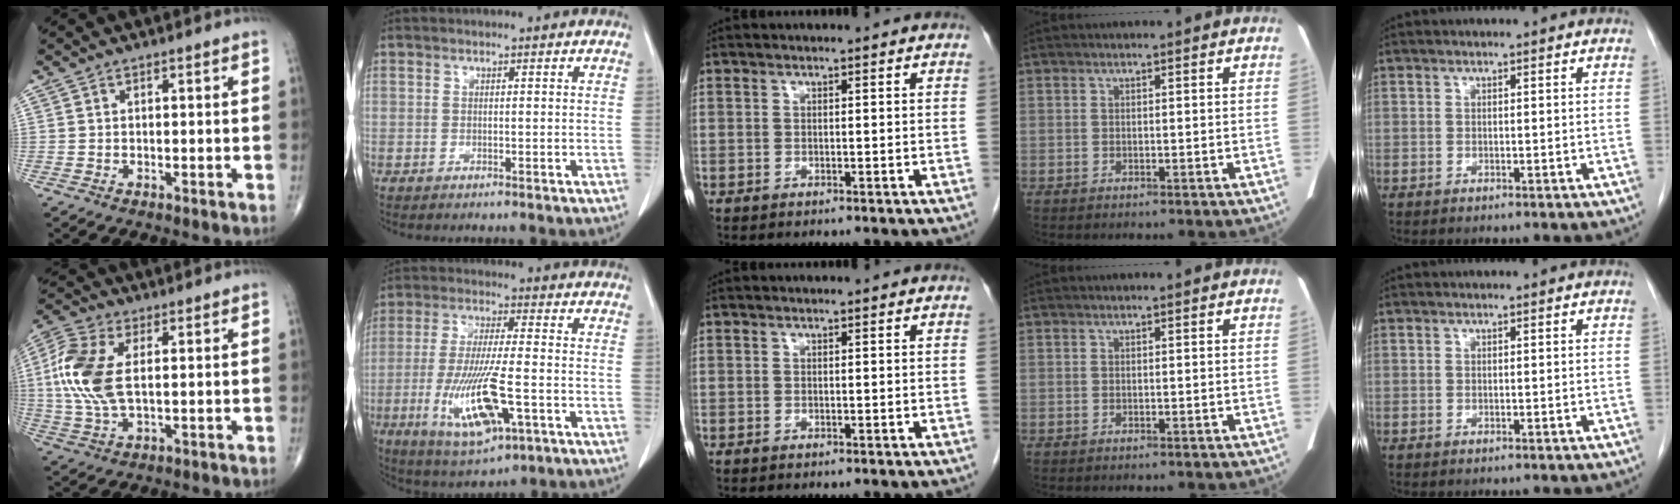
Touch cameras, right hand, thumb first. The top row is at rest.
{"thumb": {"total": 12.4, "force": [1.7, 6.4, 10.5], "torque": [-0.251, 0.007, 0.032]}, "index": {"total": 13.2, "force": [-4.4, 2.4, 12.2], "torque": [-0.247, -0.024, -0.067]}}